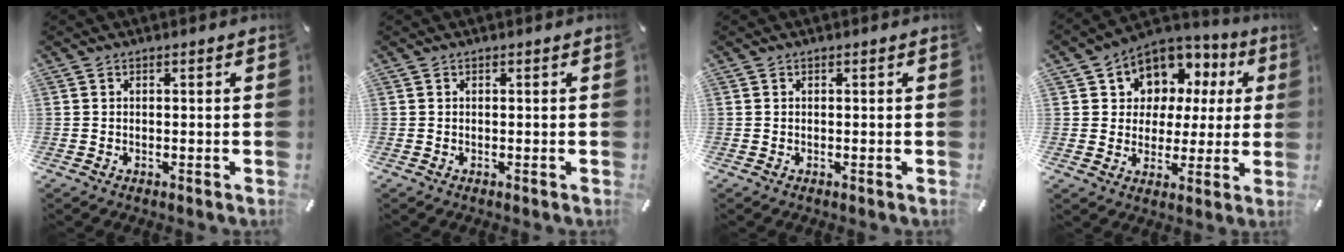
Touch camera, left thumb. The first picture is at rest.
{"total": 0.0}
{"total": 0.0}
{"total": 9.1, "force": [4.4, 7.8, 2.0], "torque": [-0.058, -0.038, 0.085]}